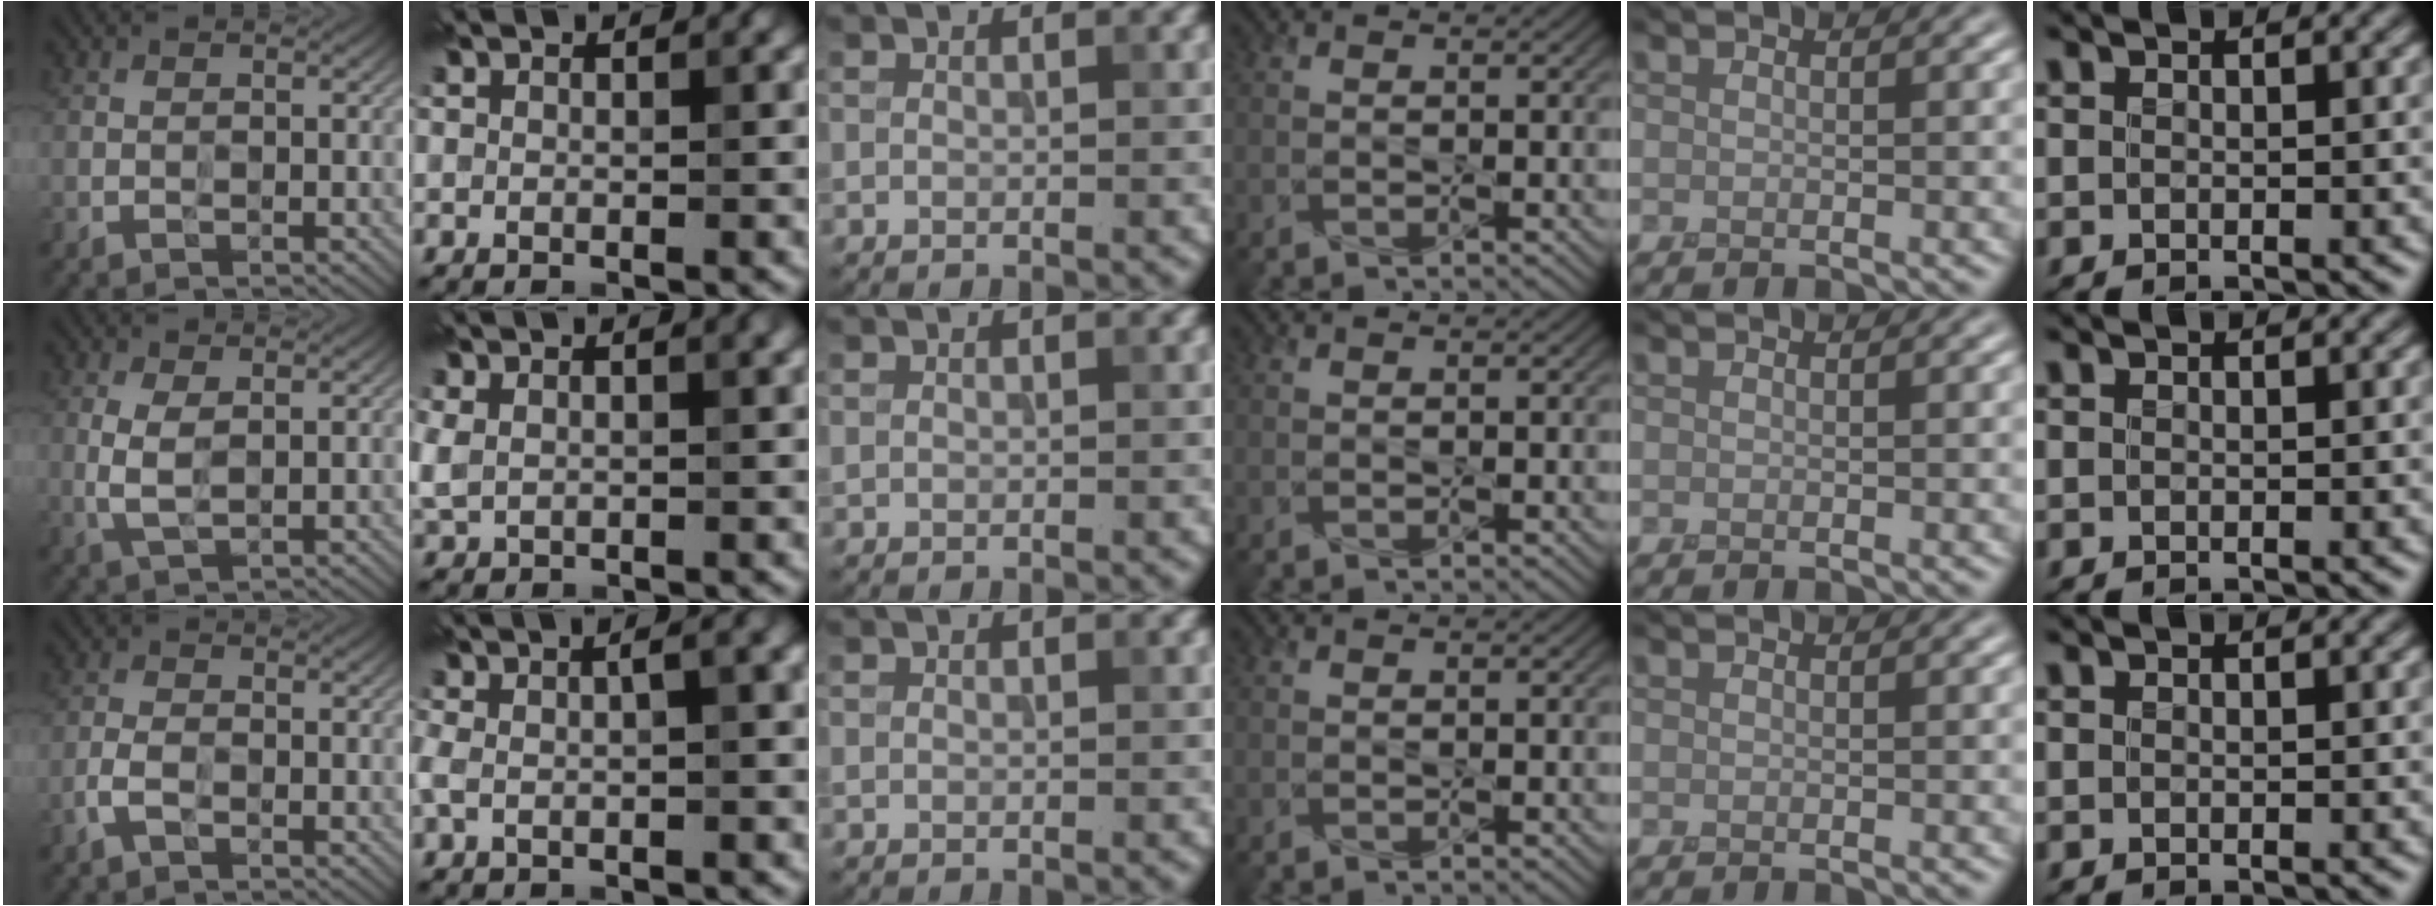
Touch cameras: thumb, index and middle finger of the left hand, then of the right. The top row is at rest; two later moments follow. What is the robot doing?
{"motion": "screw", "object": "toothpaste"}